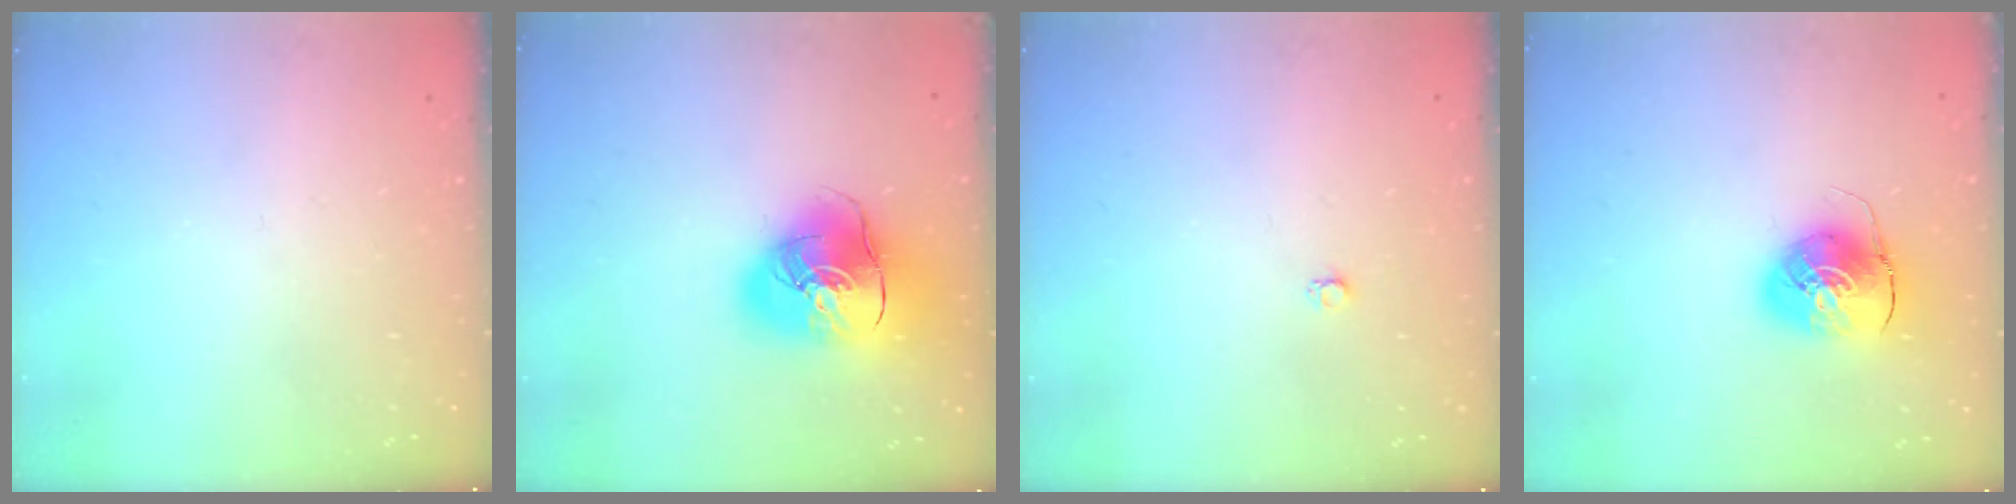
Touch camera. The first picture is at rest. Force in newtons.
{"total": 16.8, "press": 16.6, "slide": 2.8}
{"total": 2.2, "press": 2.2, "slide": 0.3}
{"total": 9.2, "press": 9.1, "slide": 1.4}